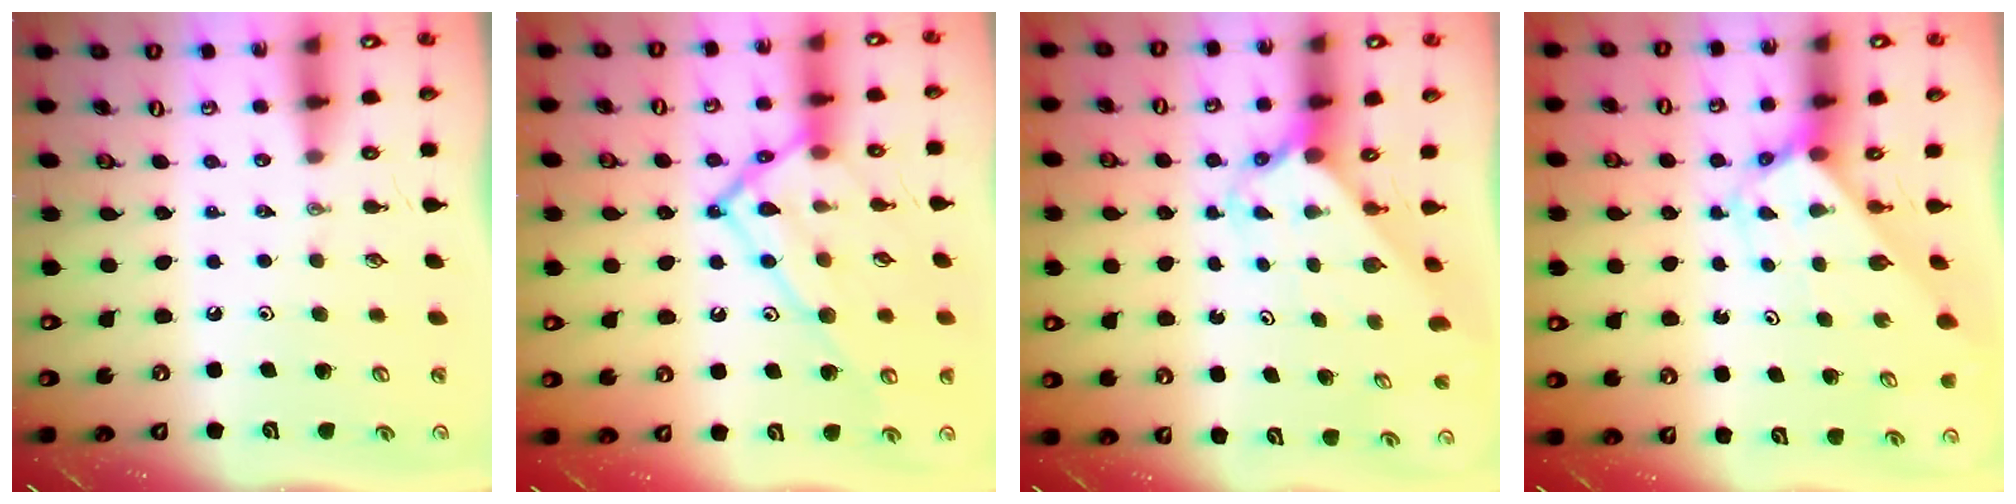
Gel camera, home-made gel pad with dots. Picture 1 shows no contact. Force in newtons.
{"total": 19.0, "press": 19.0, "slide": 1.5}
{"total": 2.4, "press": 2.4, "slide": 0.2}
{"total": 2.7, "press": 2.7, "slide": 0.2}